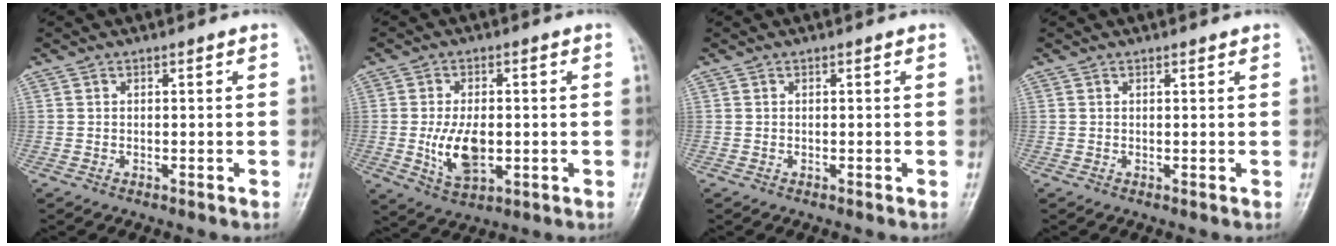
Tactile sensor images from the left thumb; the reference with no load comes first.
{"total": 8.6, "force": [-0.9, 4.9, 7.1], "torque": [-0.121, -0.006, -0.009]}
{"total": 0.0}
{"total": 0.6, "force": [0.5, 0.1, 0.1], "torque": [-0.004, -0.003, 0.007]}